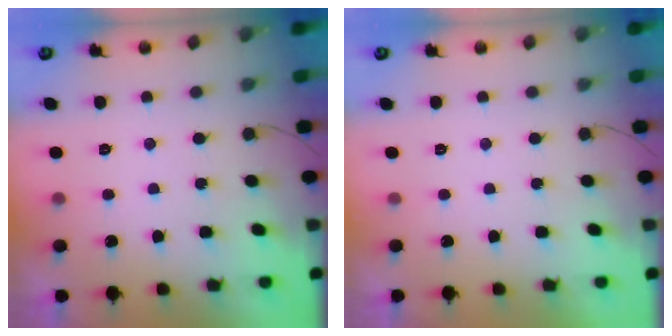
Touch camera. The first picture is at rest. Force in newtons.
{"total": 1.7, "press": 1.7, "slide": 0.0}